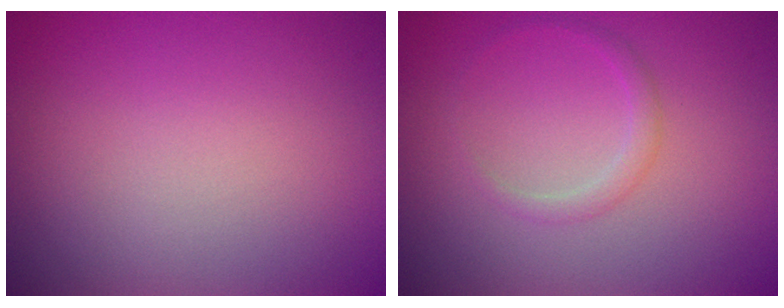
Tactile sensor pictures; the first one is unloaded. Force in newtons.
{"total": 1.2, "press": 1.2, "slide": 0.2}